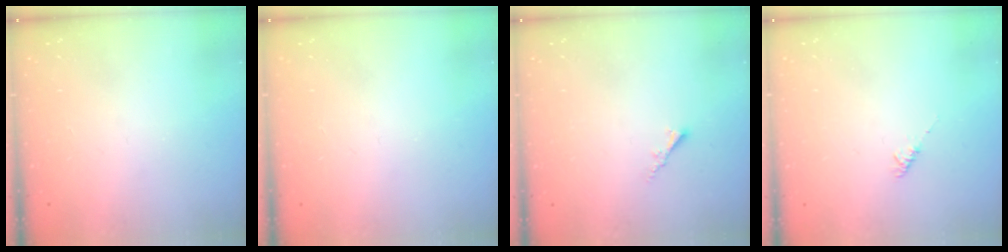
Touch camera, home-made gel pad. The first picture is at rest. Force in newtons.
{"total": 0.0}
{"total": 1.7, "press": 1.6, "slide": 0.5}
{"total": 2.0, "press": 1.9, "slide": 0.4}